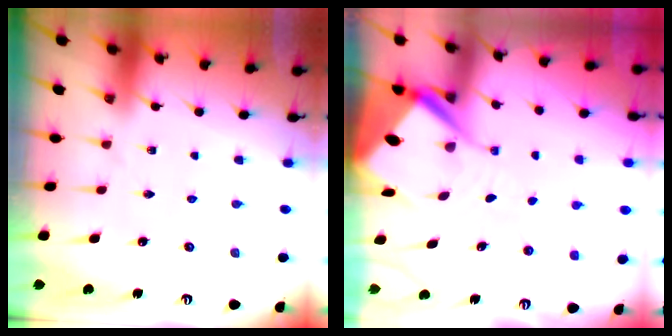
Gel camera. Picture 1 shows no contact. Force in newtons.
{"total": 7.5, "press": 7.5, "slide": 0.7}